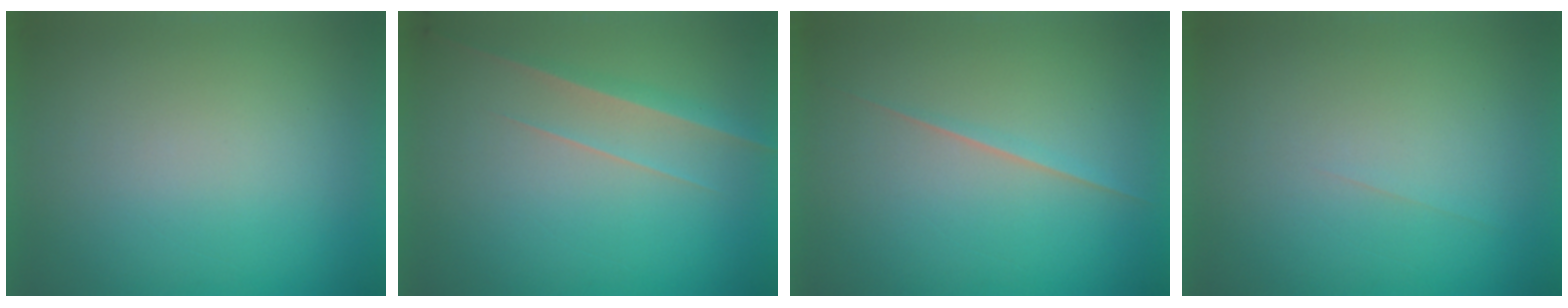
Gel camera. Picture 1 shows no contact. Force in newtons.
{"total": 2.9}
{"total": 1.7}
{"total": 1.5}